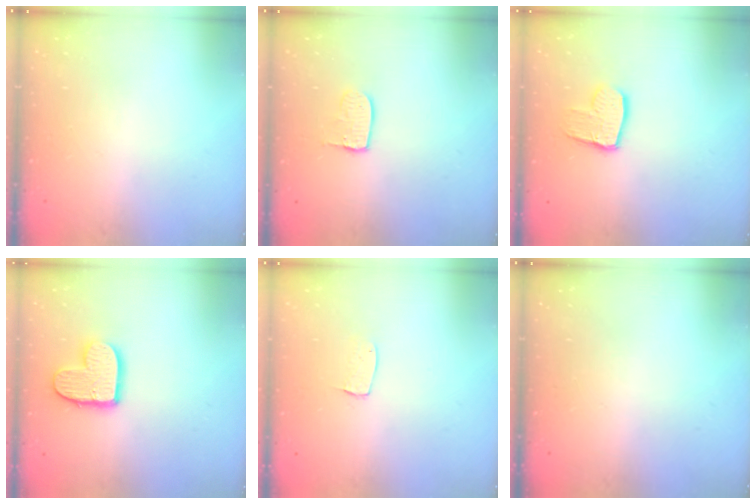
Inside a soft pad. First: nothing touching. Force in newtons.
{"total": 6.3, "press": 6.3, "slide": 0.3}
{"total": 10.1, "press": 10.0, "slide": 0.8}
{"total": 11.3, "press": 11.3, "slide": 0.7}
{"total": 5.2, "press": 5.2, "slide": 0.3}
{"total": 0.0}